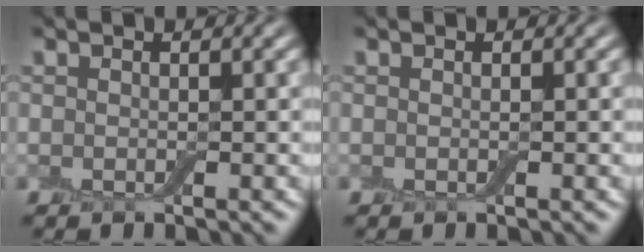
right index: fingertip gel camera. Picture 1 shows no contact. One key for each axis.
{"total": 0.0}